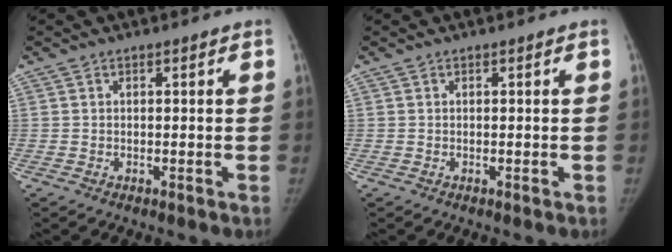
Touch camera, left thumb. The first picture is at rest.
{"total": 0.0}